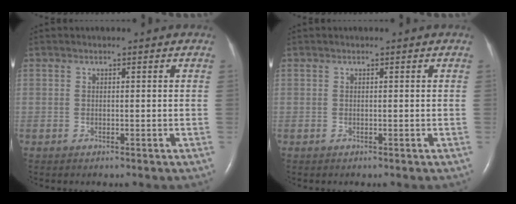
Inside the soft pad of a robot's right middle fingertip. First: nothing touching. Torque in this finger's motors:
{"motor_torque": [0.09, -0.14, 0.00, 0.00]}